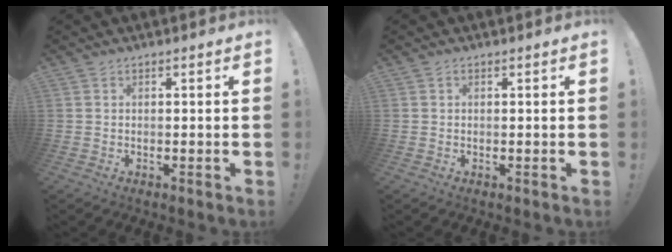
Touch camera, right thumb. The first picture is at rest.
{"total": 0.0}